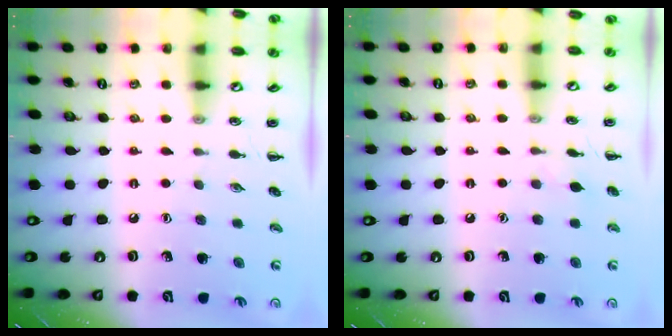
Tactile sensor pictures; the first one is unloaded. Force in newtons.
{"total": 5.0, "press": 4.7, "slide": 1.6}